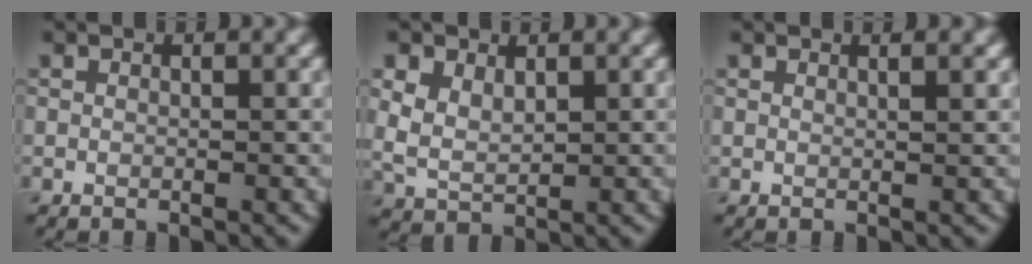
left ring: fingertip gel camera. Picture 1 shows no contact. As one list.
[{"total": 3.8, "force": [1.4, 2.6, 2.4], "torque": [-0.061, -0.005, 0.030]}, {"total": 1.4, "force": [0.9, 0.5, 0.9], "torque": [-0.002, 0.001, 0.005]}]